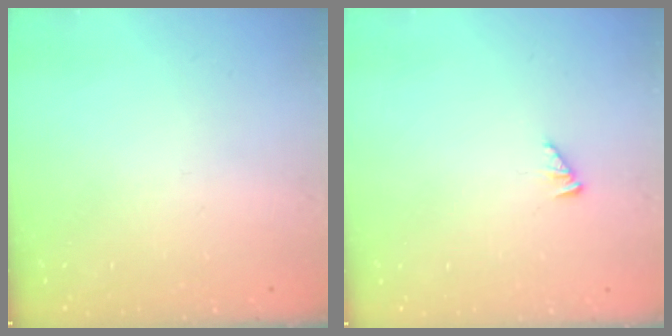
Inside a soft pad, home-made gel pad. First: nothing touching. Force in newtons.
{"total": 2.2, "press": 2.1, "slide": 0.4}